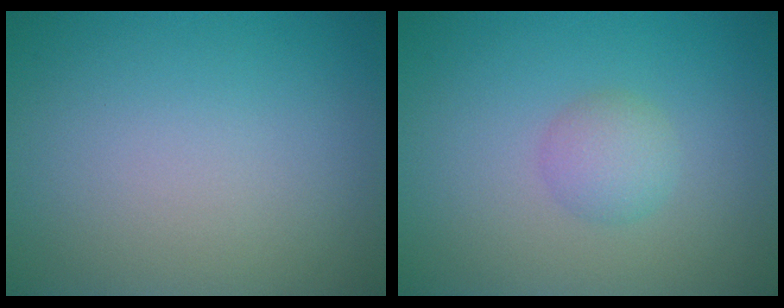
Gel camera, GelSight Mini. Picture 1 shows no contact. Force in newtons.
{"total": 1.9, "press": 1.9, "slide": 0.0}